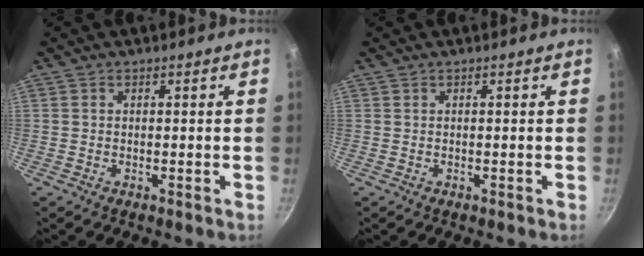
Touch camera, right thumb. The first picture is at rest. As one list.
[{"total": 0.0}]